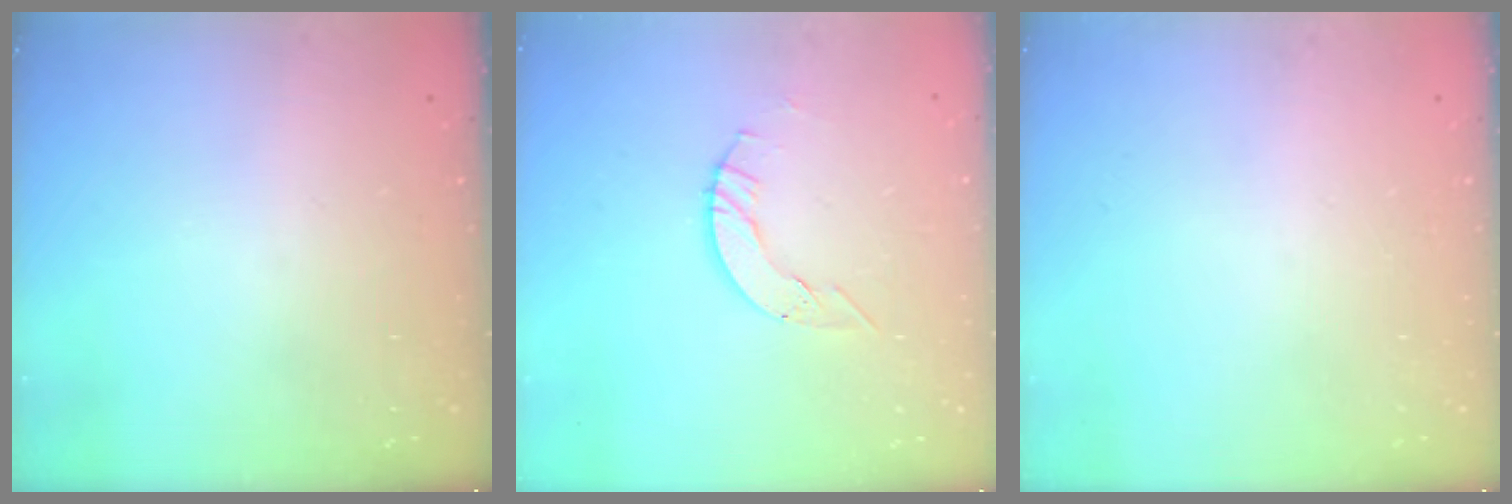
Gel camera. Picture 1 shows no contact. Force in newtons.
{"total": 4.4, "press": 4.4, "slide": 0.2}
{"total": 0.0}